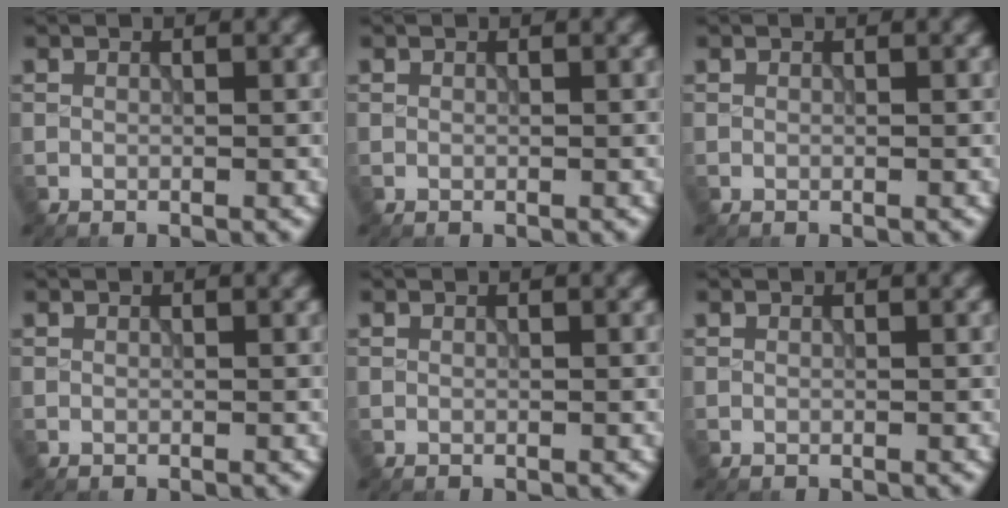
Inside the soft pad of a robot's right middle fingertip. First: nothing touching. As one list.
[{"total": 0.0}, {"total": 0.0}, {"total": 0.0}, {"total": 0.0}, {"total": 0.0}]